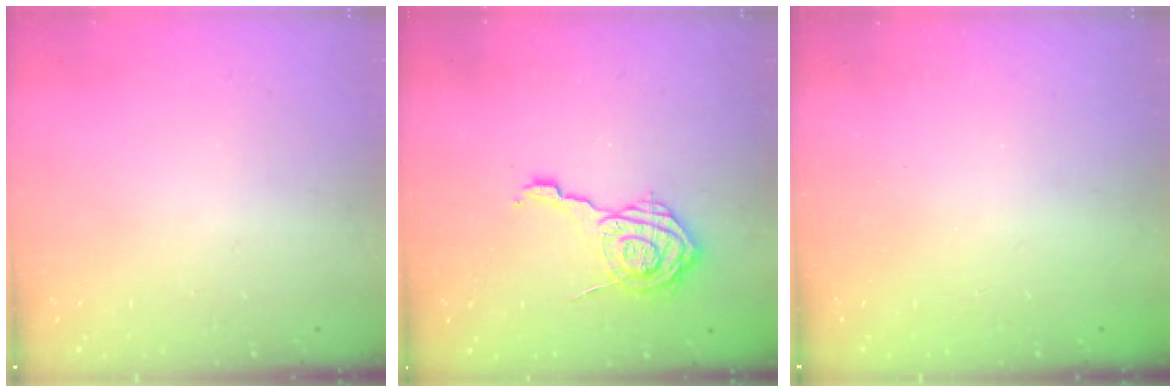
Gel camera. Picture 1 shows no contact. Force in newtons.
{"total": 12.2, "press": 12.2, "slide": 0.6}
{"total": 2.4, "press": 2.3, "slide": 0.8}